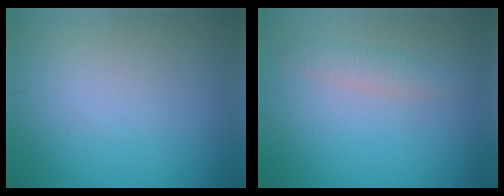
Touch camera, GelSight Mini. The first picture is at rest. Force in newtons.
{"total": 1.7, "press": 1.7, "slide": 0.1}